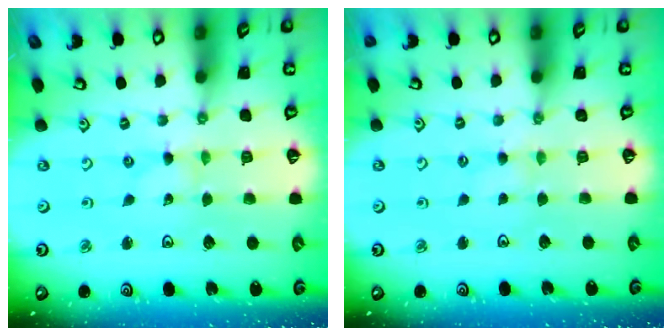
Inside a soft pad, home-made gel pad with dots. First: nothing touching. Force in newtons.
{"total": 1.2, "press": 1.2, "slide": 0.3}